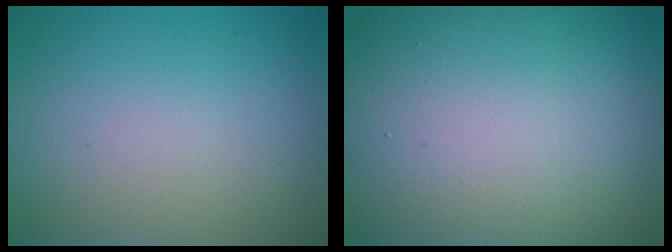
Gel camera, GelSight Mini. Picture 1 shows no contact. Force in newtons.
{"total": 21.2, "press": 21.1, "slide": 1.4}